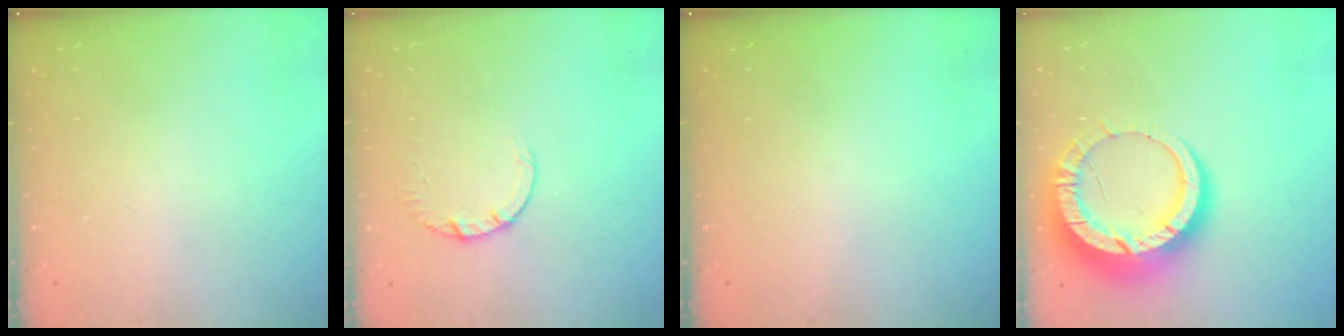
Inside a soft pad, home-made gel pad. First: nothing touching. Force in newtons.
{"total": 2.7, "press": 2.7, "slide": 0.4}
{"total": 0.0}
{"total": 16.0, "press": 15.9, "slide": 1.7}